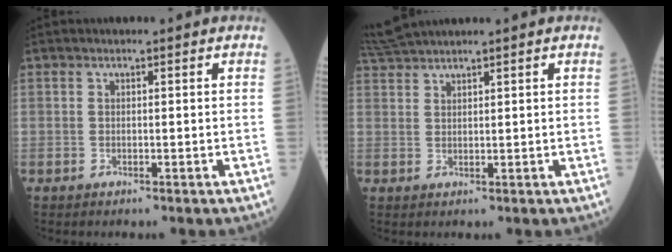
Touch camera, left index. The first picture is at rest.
{"total": 4.0, "force": [3.7, -0.9, 1.2], "torque": [-0.037, 0.018, 0.081]}